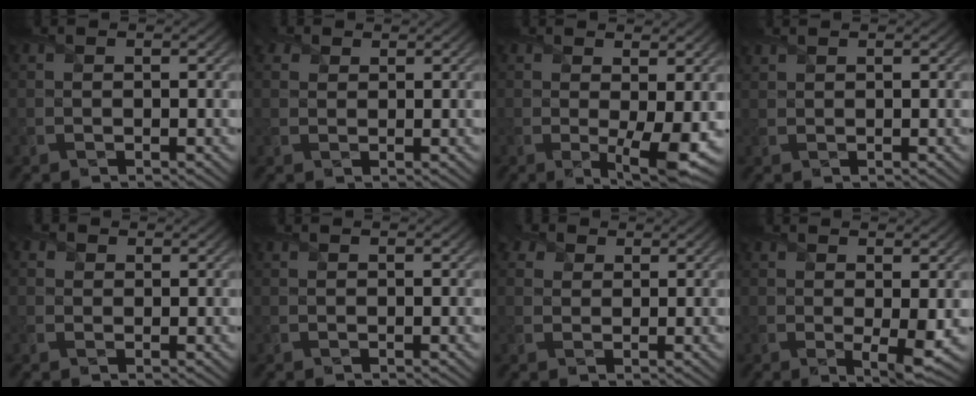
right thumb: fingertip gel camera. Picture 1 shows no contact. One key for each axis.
{"total": 1.9, "fx": 1.3, "fy": 1.3, "fz": 0.5, "tx": -0.014, "ty": 0.002, "tz": 0.021}
{"total": 4.6, "fx": -0.1, "fy": 1.1, "fz": 4.4, "tx": -0.077, "ty": -0.014, "tz": 0.002}
{"total": 1.0, "fx": 1.0, "fy": 0.1, "fz": 0.1, "tx": -0.009, "ty": 0.004, "tz": 0.027}
{"total": 1.5, "fx": 0.6, "fy": 1.3, "fz": 0.4, "tx": -0.012, "ty": -0.001, "tz": 0.007}
{"total": 0.0}
{"total": 3.0, "fx": 1.8, "fy": 2.1, "fz": 1.0, "tx": -0.032, "ty": -0.001, "tz": 0.035}
{"total": 3.0, "fx": 0.4, "fy": 0.7, "fz": 2.9, "tx": -0.054, "ty": -0.012, "tz": 0.011}